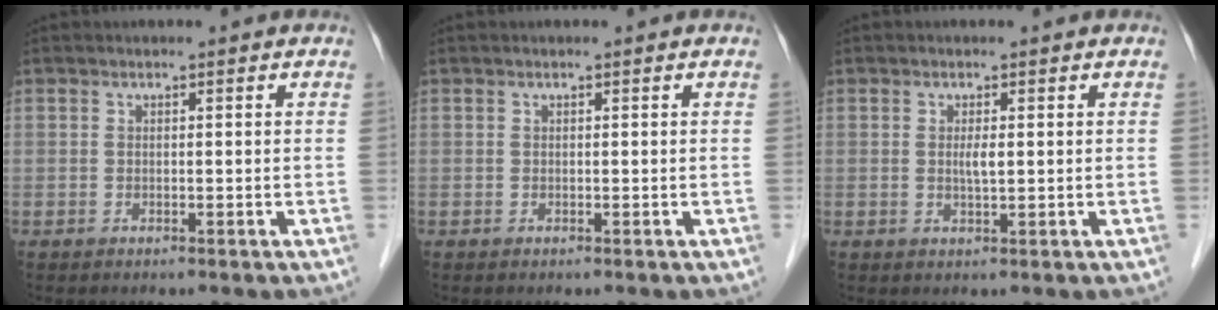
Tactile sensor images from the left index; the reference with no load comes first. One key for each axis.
{"total": 0.0}
{"total": 1.6, "fx": 0.2, "fy": 0.1, "fz": 1.6, "tx": -0.032, "ty": -0.001, "tz": 0.004}